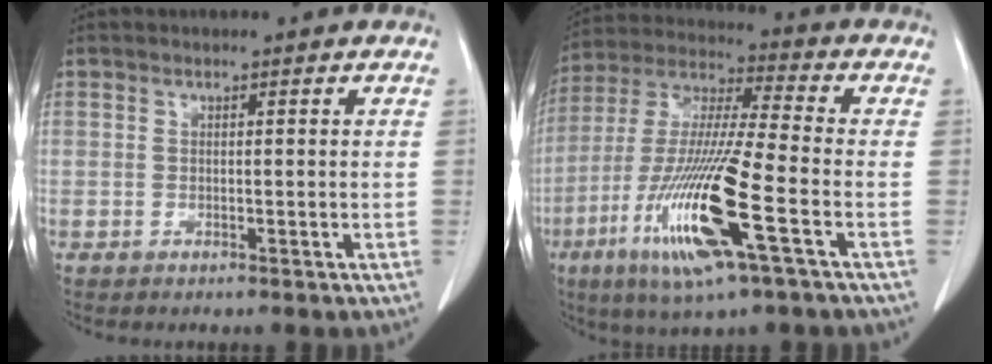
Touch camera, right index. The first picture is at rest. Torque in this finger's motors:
{"motor_torque": [2.14, 0.00, 0.61, 0.21]}